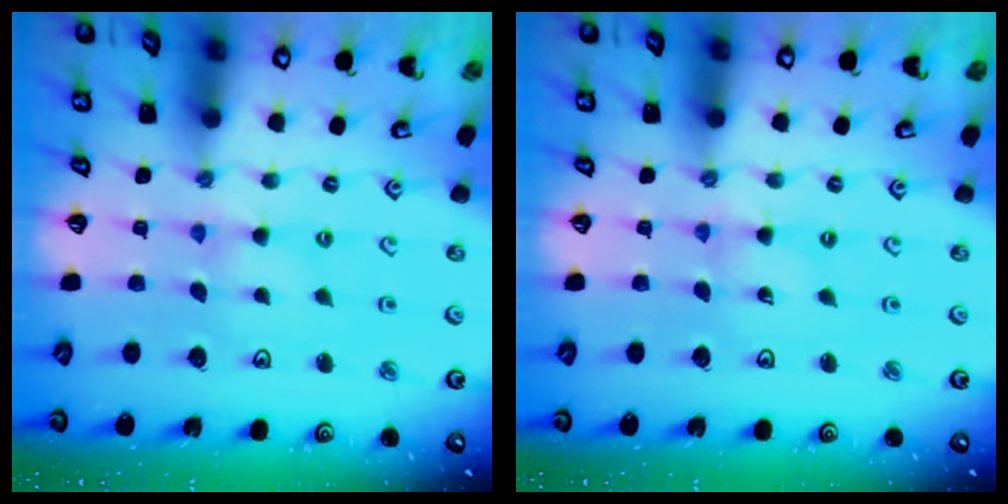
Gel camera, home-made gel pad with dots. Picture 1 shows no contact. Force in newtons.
{"total": 0.0}